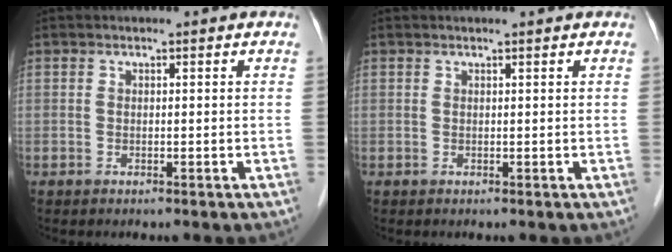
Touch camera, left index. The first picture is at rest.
{"total": 1.0, "force": [0.9, -0.2, 0.3], "torque": [-0.007, 0.004, 0.017]}